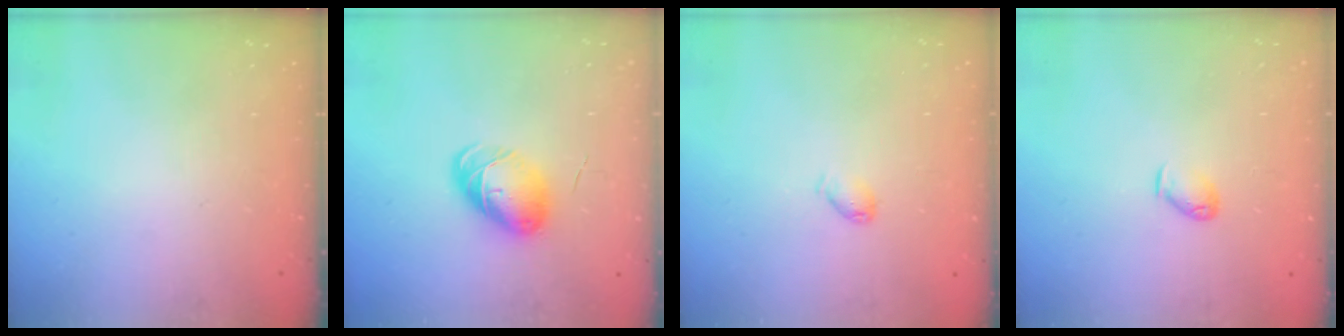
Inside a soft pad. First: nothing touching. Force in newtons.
{"total": 8.4, "press": 8.4, "slide": 0.5}
{"total": 3.0, "press": 3.0, "slide": 0.4}
{"total": 3.7, "press": 3.7, "slide": 0.7}